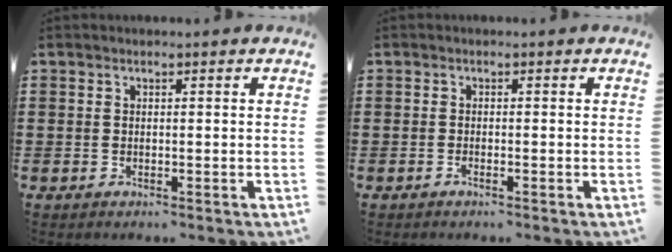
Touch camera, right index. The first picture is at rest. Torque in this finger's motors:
{"motor_torque": [-0.38, 0.44, 0.01, 0.00]}